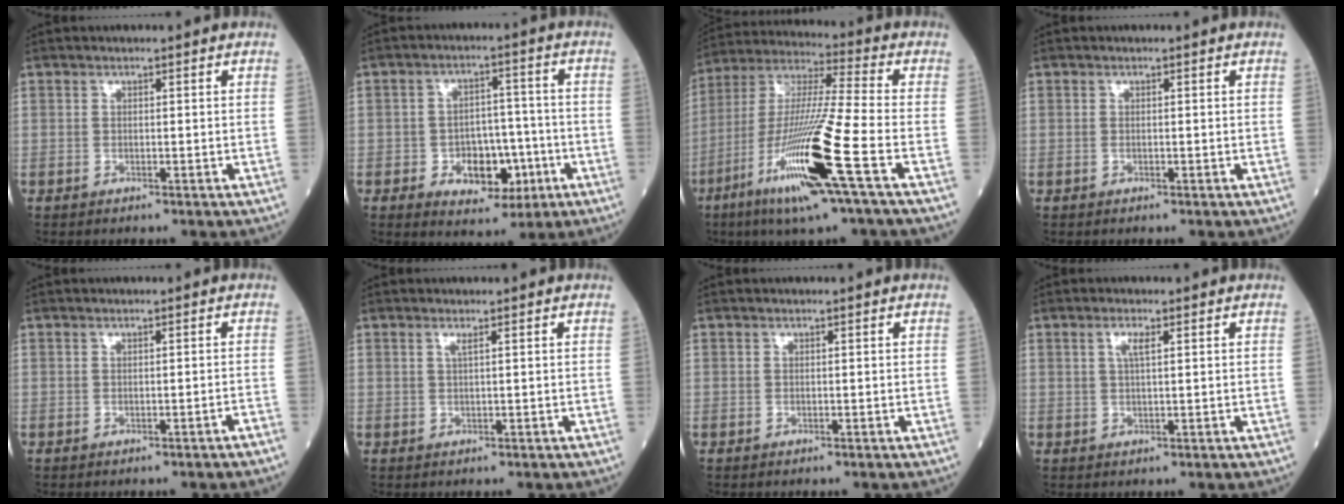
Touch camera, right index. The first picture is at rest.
{"total": 8.1, "force": [-2.7, 5.1, 5.7], "torque": [-0.081, 0.014, -0.035]}
{"total": 18.7, "force": [-7.7, -0.4, 17.0], "torque": [-0.363, -0.034, -0.152]}
{"total": 0.0}
{"total": 0.9, "force": [-0.7, -0.1, 0.5], "torque": [-0.010, 0.001, -0.007]}
{"total": 0.9, "force": [0.4, -0.2, 0.8], "torque": [-0.021, -0.001, 0.009]}
{"total": 0.0}
{"total": 2.1, "force": [0.9, 0.3, 1.9], "torque": [-0.040, 0.002, 0.016]}